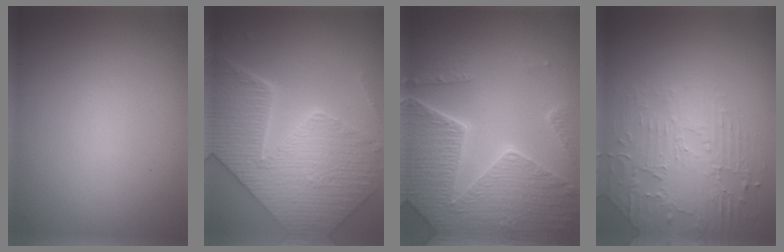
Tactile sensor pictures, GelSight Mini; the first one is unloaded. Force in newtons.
{"total": 9.3, "press": 6.8, "slide": 6.3}
{"total": 8.2, "press": 6.1, "slide": 5.5}
{"total": 2.6, "press": 2.1, "slide": 1.5}